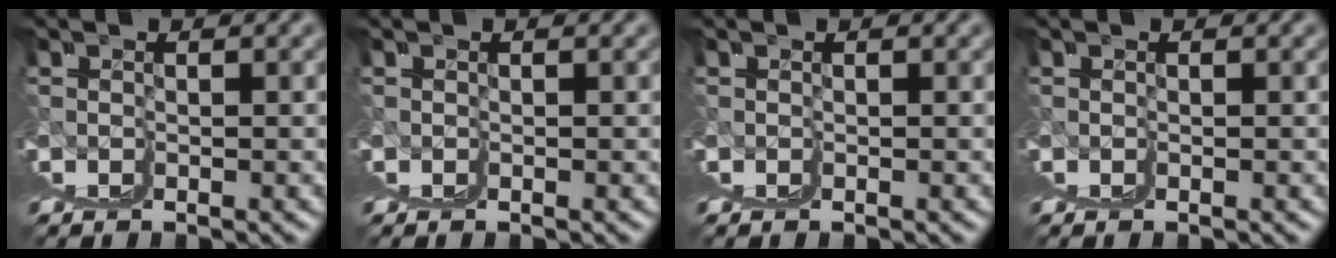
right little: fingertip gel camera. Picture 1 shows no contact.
{"total": 0.0}
{"total": 0.0}
{"total": 0.0}